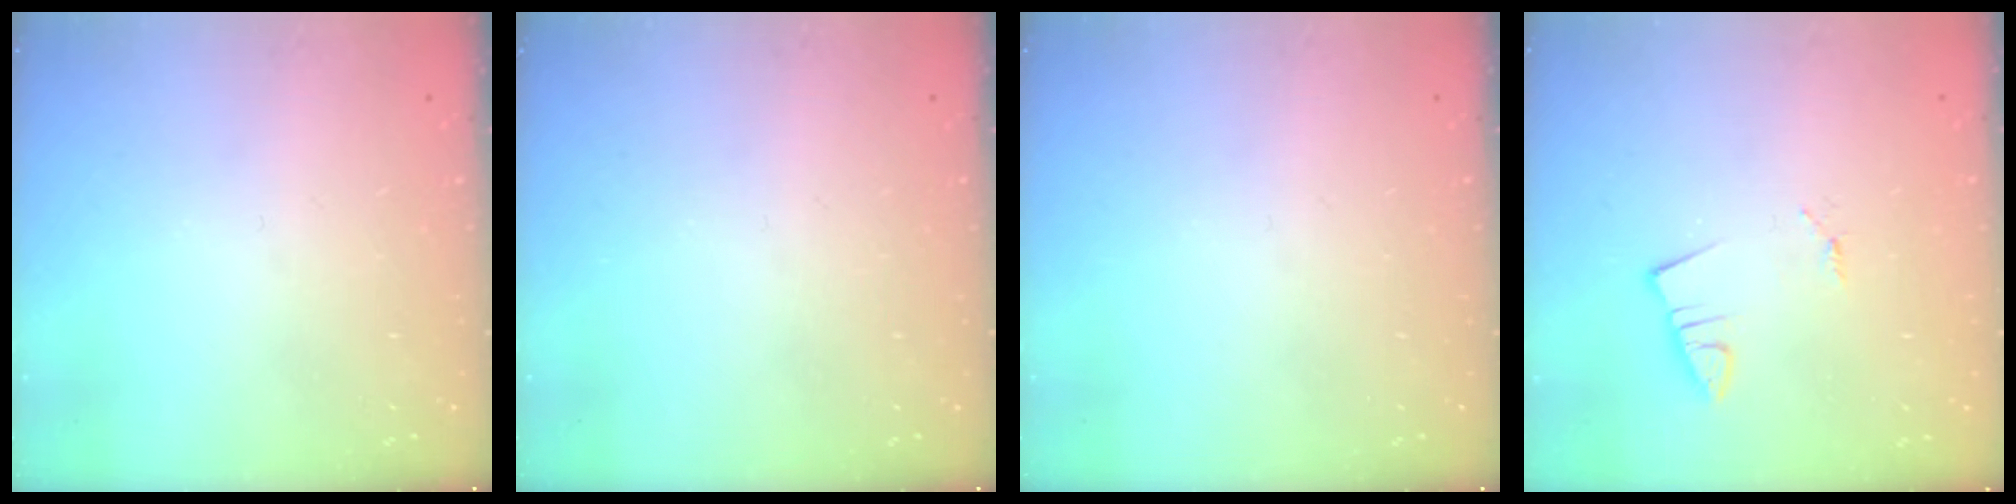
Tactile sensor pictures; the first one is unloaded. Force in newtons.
{"total": 0.0}
{"total": 0.0}
{"total": 0.8, "press": 0.8, "slide": 0.1}